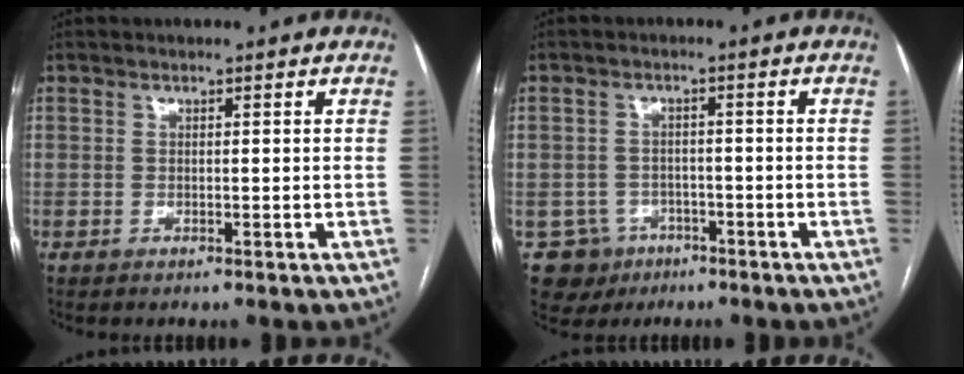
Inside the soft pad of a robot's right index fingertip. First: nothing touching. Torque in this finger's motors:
{"motor_torque": [-0.45, 0.11, -1.05, -0.21]}